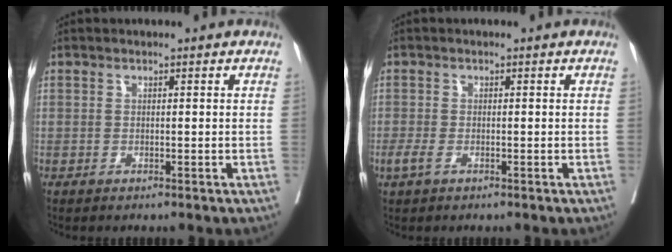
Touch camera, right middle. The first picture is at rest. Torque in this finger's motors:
{"motor_torque": [-0.18, -0.10, 0.19, 0.04]}